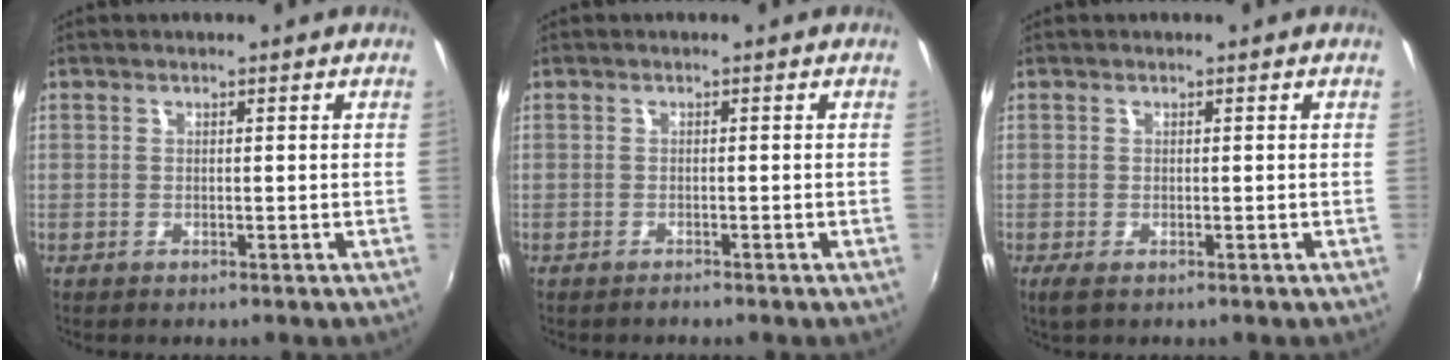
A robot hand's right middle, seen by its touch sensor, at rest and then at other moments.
{"total": 0.7, "force": [-0.7, 0.0, 0.1], "torque": [-0.001, -0.001, -0.013]}
{"total": 1.5, "force": [-0.6, 0.5, 1.3], "torque": [-0.026, -0.006, -0.010]}